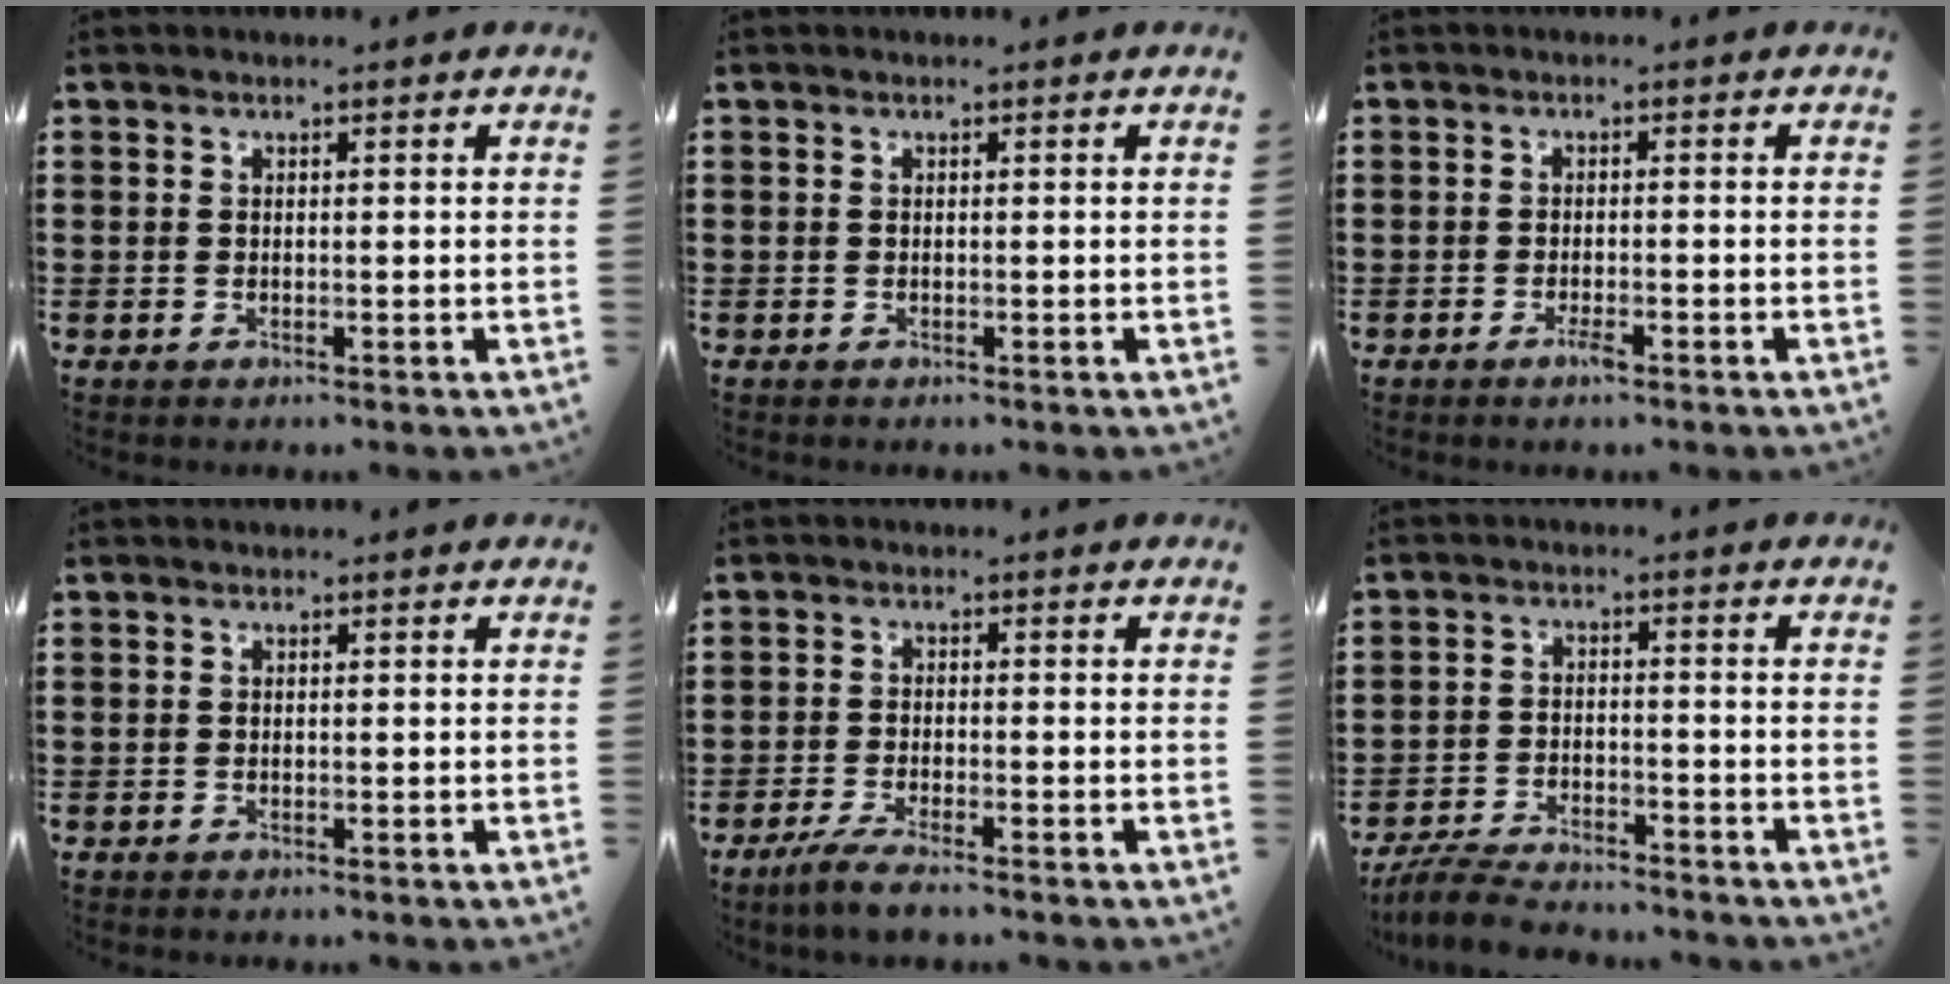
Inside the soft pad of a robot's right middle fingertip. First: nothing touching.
{"total": 0.0}
{"total": 1.8, "force": [-1.1, 0.3, 1.4], "torque": [-0.033, -0.004, -0.022]}
{"total": 0.0}
{"total": 3.2, "force": [-2.6, -0.1, 1.9], "torque": [-0.046, -0.011, -0.051]}
{"total": 5.6, "force": [-5.3, 0.7, 1.7], "torque": [-0.039, 0.000, -0.104]}